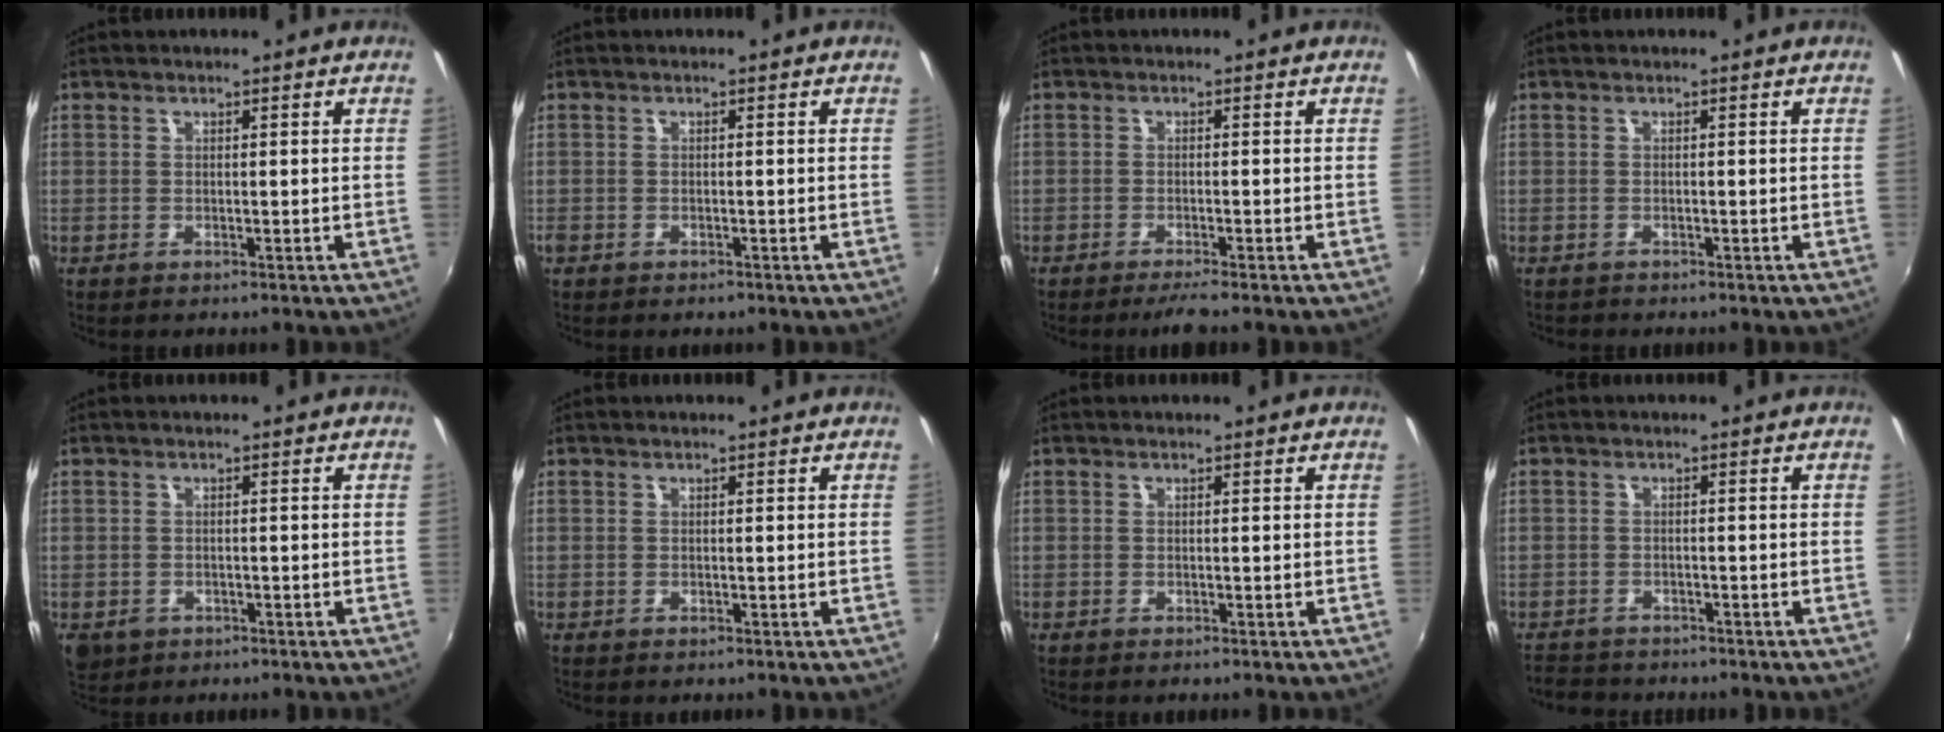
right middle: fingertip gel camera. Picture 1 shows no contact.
{"total": 1.8, "force": [-1.3, 1.0, 0.7], "torque": [-0.018, -0.007, -0.020]}
{"total": 2.6, "force": [-2.2, -0.3, 1.3], "torque": [-0.031, -0.007, -0.041]}
{"total": 0.7, "force": [-0.7, 0.2, 0.0], "torque": [-0.004, 0.000, -0.011]}
{"total": 4.3, "force": [-1.6, 3.5, 2.0], "torque": [-0.043, -0.011, -0.020]}
{"total": 0.0}
{"total": 0.0}
{"total": 4.5, "force": [-4.0, 1.9, 0.6], "torque": [-0.029, 0.001, -0.071]}